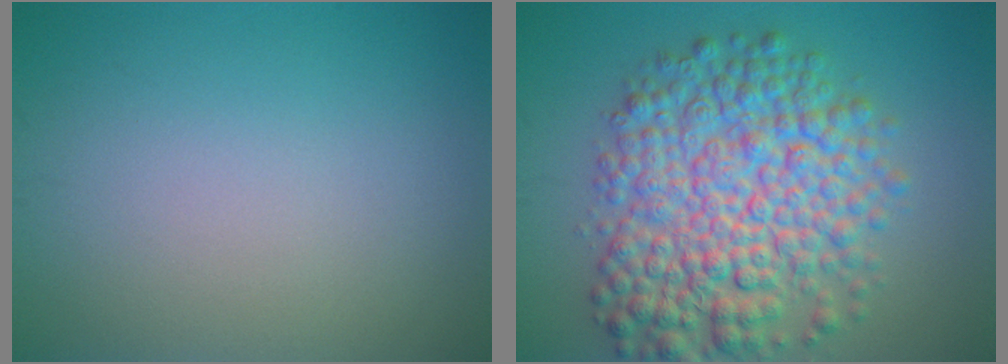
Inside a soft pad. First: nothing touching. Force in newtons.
{"total": 9.6, "press": 9.6, "slide": 0.2}